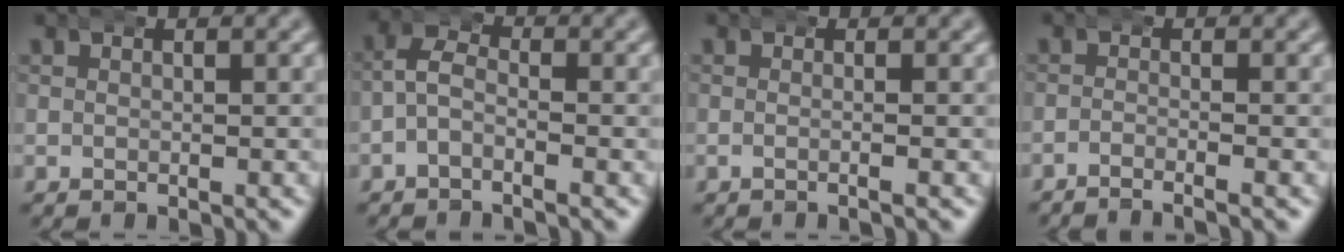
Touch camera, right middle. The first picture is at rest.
{"total": 3.6, "force": [-0.7, 2.7, 2.3], "torque": [-0.037, 0.012, -0.030]}
{"total": 0.9, "force": [-0.4, -0.4, 0.7], "torque": [-0.012, 0.004, -0.012]}
{"total": 2.4, "force": [-2.3, 0.1, 0.8], "torque": [-0.011, 0.003, -0.046]}